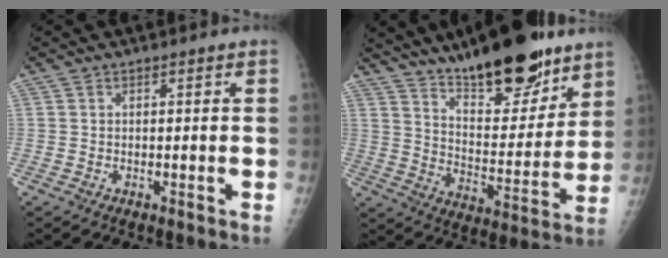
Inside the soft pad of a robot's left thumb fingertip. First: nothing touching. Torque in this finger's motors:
{"motor_torque": [0.52, 0.38, 0.04, -0.45, 0.08]}